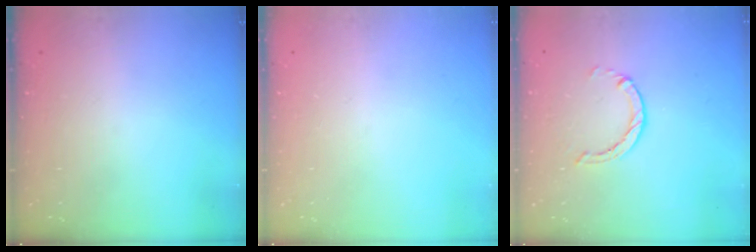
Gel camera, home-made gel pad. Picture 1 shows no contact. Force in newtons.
{"total": 0.0}
{"total": 1.2, "press": 1.2, "slide": 0.2}